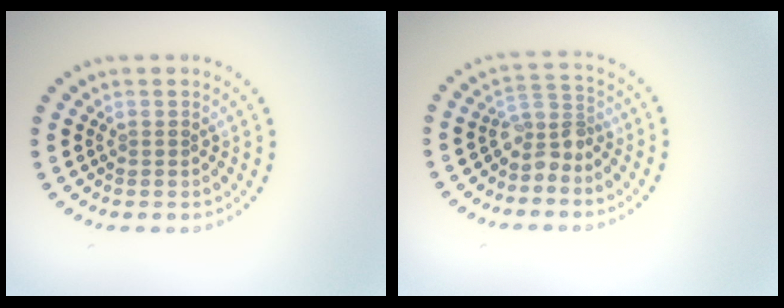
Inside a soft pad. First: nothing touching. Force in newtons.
{"total": 2.6, "press": 1.9, "slide": 1.8}